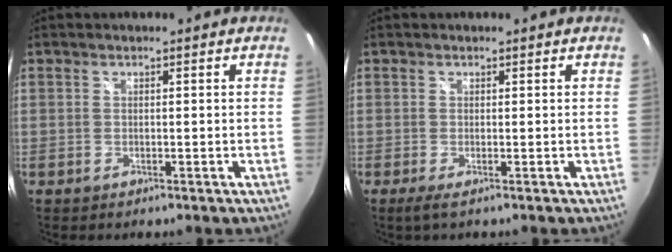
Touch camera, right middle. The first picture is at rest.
{"total": 1.2, "force": [-0.3, -0.2, 1.2], "torque": [-0.024, -0.006, -0.008]}